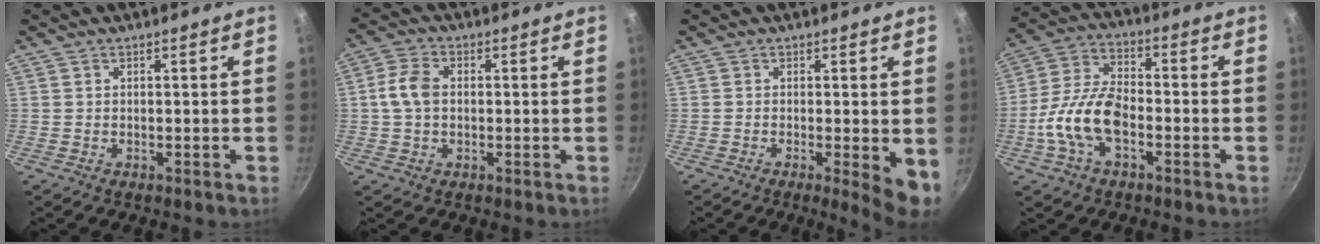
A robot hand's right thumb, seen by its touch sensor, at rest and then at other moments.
{"total": 6.4, "force": [0.2, 4.4, 4.6], "torque": [-0.087, 0.017, -0.003]}
{"total": 6.0, "force": [-0.9, 1.3, 5.8], "torque": [-0.069, -0.009, -0.010]}
{"total": 12.7, "force": [-3.8, 6.8, 10.0], "torque": [-0.185, 0.037, -0.085]}